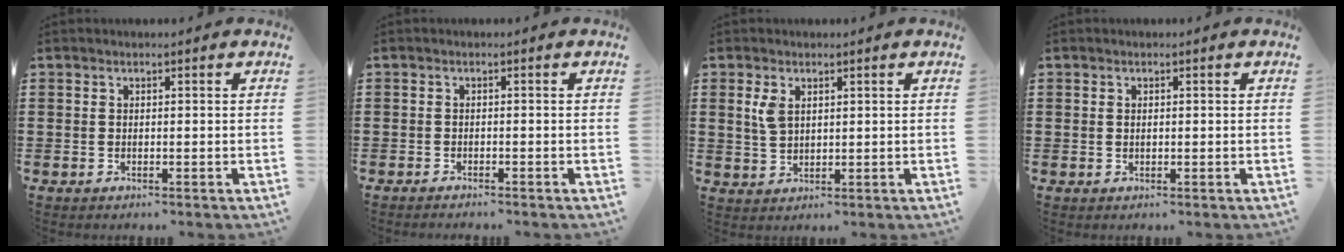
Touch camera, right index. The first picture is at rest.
{"total": 0.8, "force": [-0.8, 0.0, 0.0], "torque": [-0.002, 0.001, -0.017]}
{"total": 3.0, "force": [1.4, 1.7, 2.1], "torque": [-0.047, 0.006, 0.024]}
{"total": 0.6, "force": [0.1, 0.4, 0.5], "torque": [-0.012, 0.001, 0.002]}